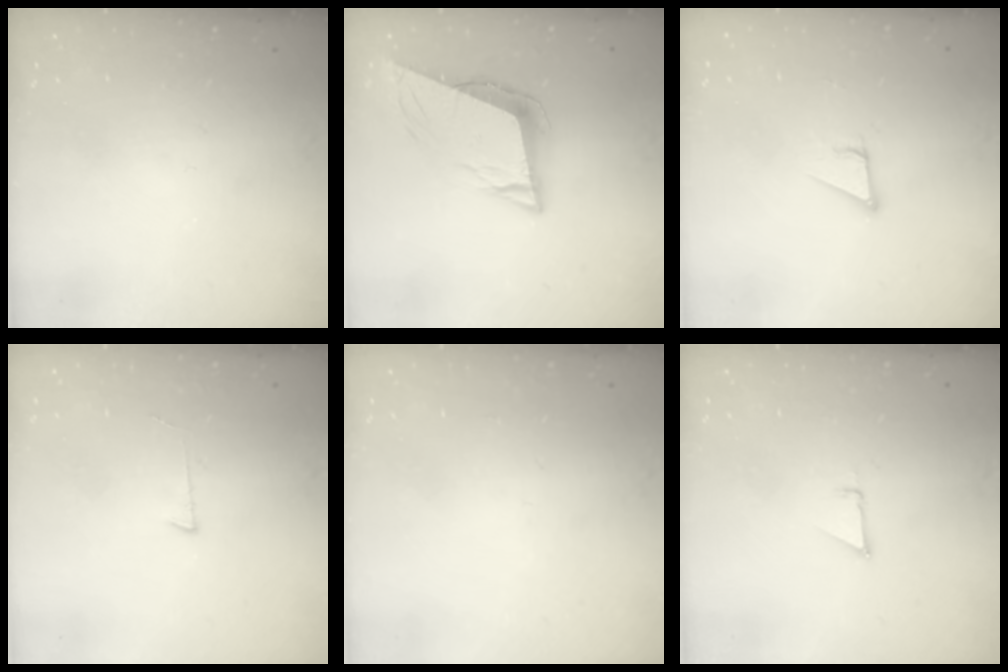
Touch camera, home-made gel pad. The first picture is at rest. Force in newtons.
{"total": 10.9, "press": 10.3, "slide": 3.4}
{"total": 2.8, "press": 2.8, "slide": 0.2}
{"total": 3.0, "press": 3.0, "slide": 0.3}
{"total": 0.9, "press": 0.9, "slide": 0.0}
{"total": 1.9, "press": 1.9, "slide": 0.0}